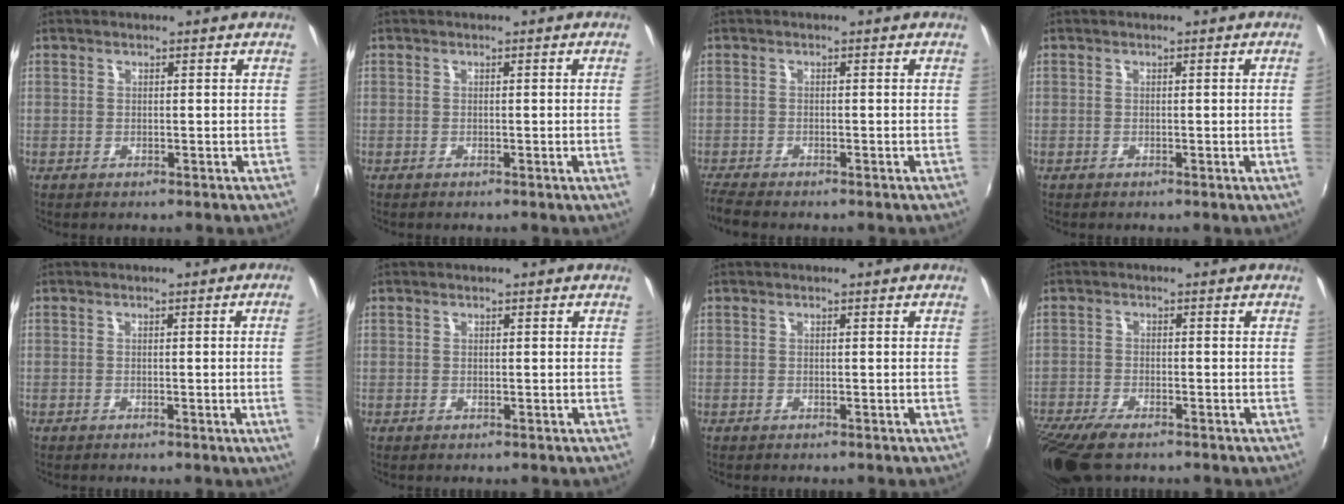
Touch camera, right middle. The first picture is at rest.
{"total": 1.3, "force": [0.1, -0.8, 1.0], "torque": [-0.008, -0.011, 0.002]}
{"total": 3.6, "force": [-3.3, 0.4, 1.4], "torque": [-0.040, -0.019, -0.064]}
{"total": 1.1, "force": [0.1, -0.6, 0.8], "torque": [-0.006, -0.008, 0.002]}
{"total": 3.4, "force": [0.0, -1.9, 2.8], "torque": [-0.047, -0.012, 0.006]}
{"total": 0.0}
{"total": 0.0}
{"total": 9.4, "force": [-7.2, 2.7, 5.4], "torque": [-0.137, -0.043, -0.136]}